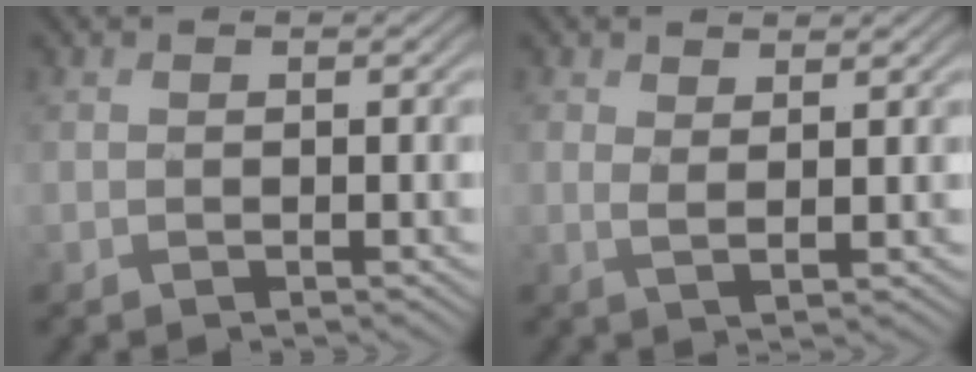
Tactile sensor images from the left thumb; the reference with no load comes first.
{"total": 2.2, "force": [1.4, 0.6, 1.7], "torque": [-0.035, -0.002, 0.025]}